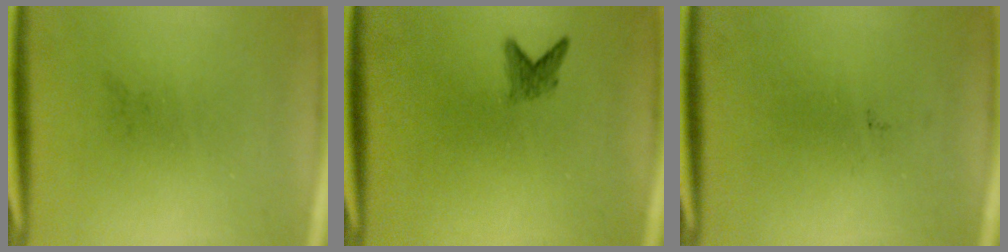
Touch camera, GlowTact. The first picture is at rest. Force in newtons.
{"total": 1.7}
{"total": 0.0}